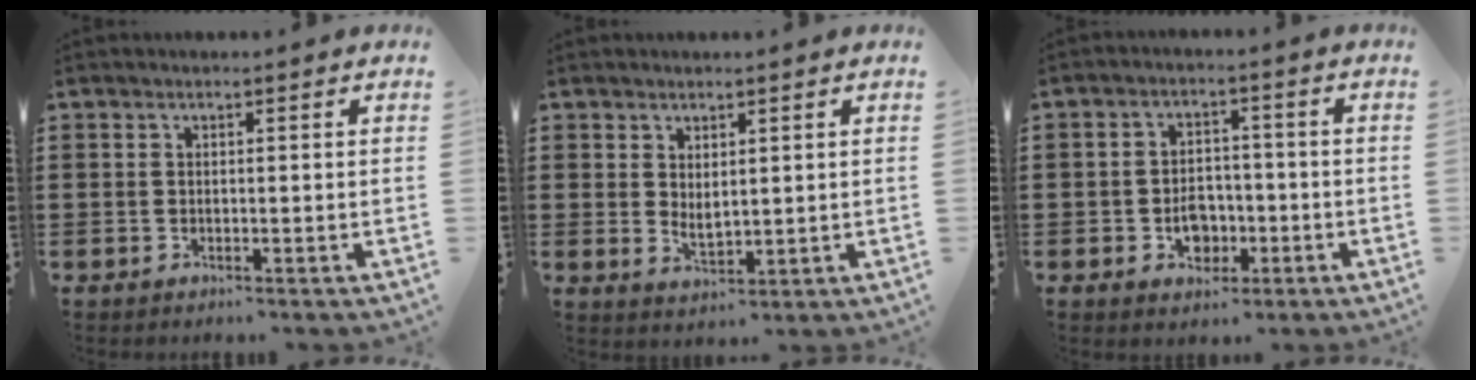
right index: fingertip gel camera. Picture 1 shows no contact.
{"total": 2.1, "force": [1.1, 1.0, 1.5], "torque": [-0.029, 0.000, 0.022]}
{"total": 4.6, "force": [-1.4, 3.4, 2.6], "torque": [-0.036, 0.000, -0.030]}